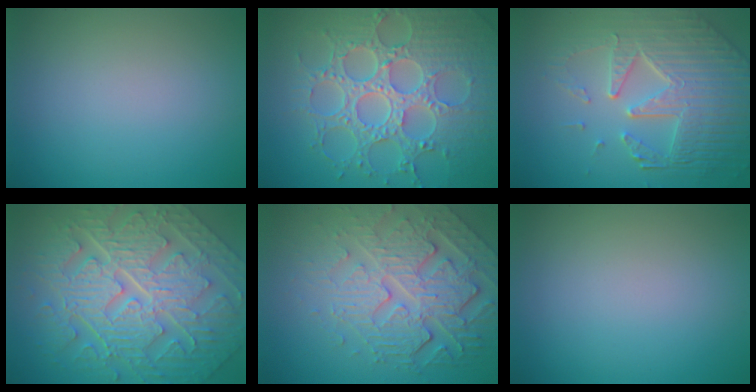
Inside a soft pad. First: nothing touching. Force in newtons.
{"total": 8.6, "press": 6.5, "slide": 5.7}
{"total": 8.4, "press": 5.8, "slide": 6.0}
{"total": 11.5, "press": 7.9, "slide": 8.4}
{"total": 7.2, "press": 5.3, "slide": 4.9}
{"total": 0.0}